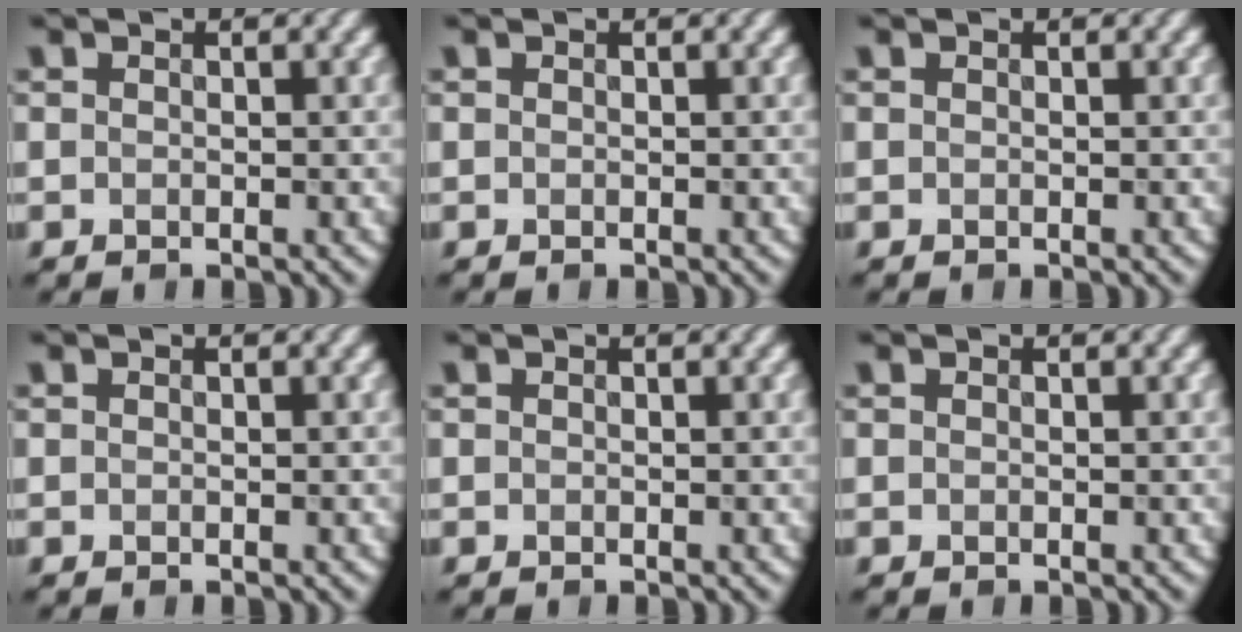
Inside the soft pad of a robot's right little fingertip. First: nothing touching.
{"total": 0.0}
{"total": 0.0}
{"total": 0.0}
{"total": 0.0}
{"total": 0.0}